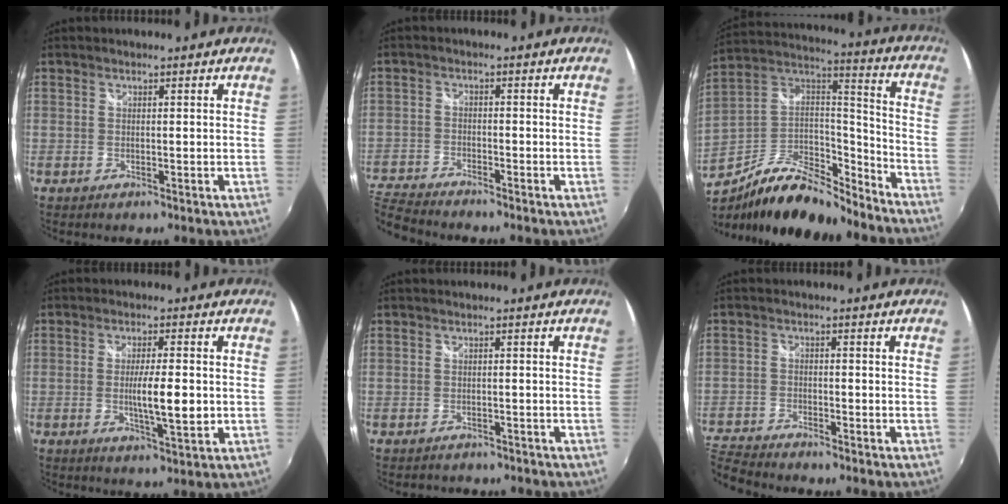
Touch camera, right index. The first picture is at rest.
{"total": 8.6, "force": [-8.0, 1.4, 2.7], "torque": [-0.086, -0.020, -0.155]}
{"total": 21.0, "force": [-15.3, 7.8, 12.0], "torque": [-0.230, 0.014, -0.251]}
{"total": 6.7, "force": [-0.7, 0.9, 6.6], "torque": [-0.113, -0.008, -0.007]}
{"total": 3.5, "force": [-3.2, 1.1, 0.8], "torque": [-0.022, -0.014, -0.042]}
{"total": 8.0, "force": [-7.6, 1.3, 2.1], "torque": [-0.074, -0.019, -0.146]}